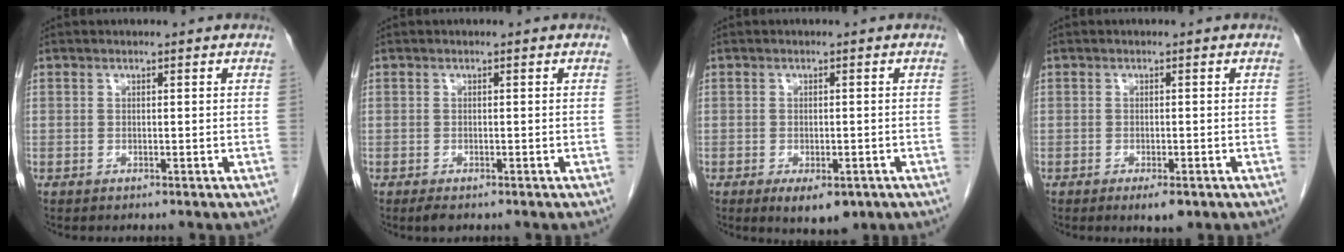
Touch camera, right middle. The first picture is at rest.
{"total": 1.4, "force": [-0.9, 0.6, 0.9], "torque": [-0.017, -0.003, -0.011]}
{"total": 5.3, "force": [-2.9, 2.3, 3.7], "torque": [-0.048, -0.006, -0.035]}
{"total": 2.8, "force": [-1.7, 0.8, 2.1], "torque": [-0.028, -0.002, -0.020]}